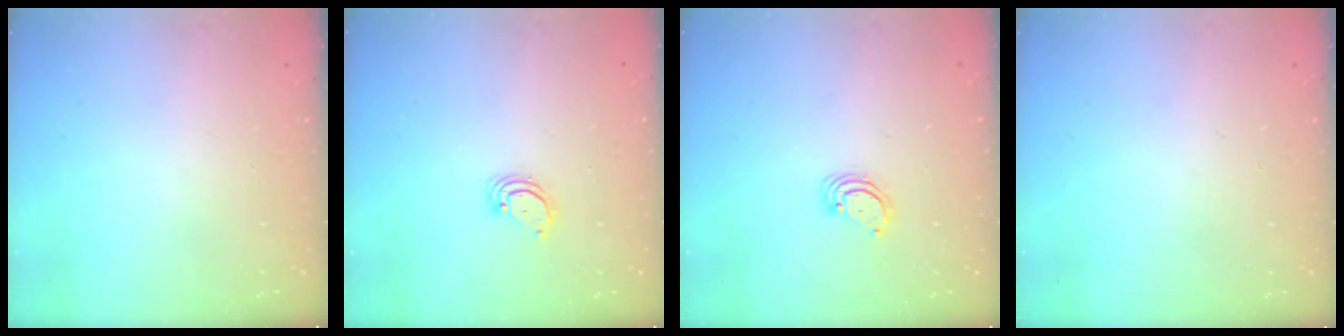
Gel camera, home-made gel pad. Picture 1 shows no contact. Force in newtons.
{"total": 2.8, "press": 2.8, "slide": 0.2}
{"total": 3.6, "press": 3.6, "slide": 0.4}
{"total": 0.0}